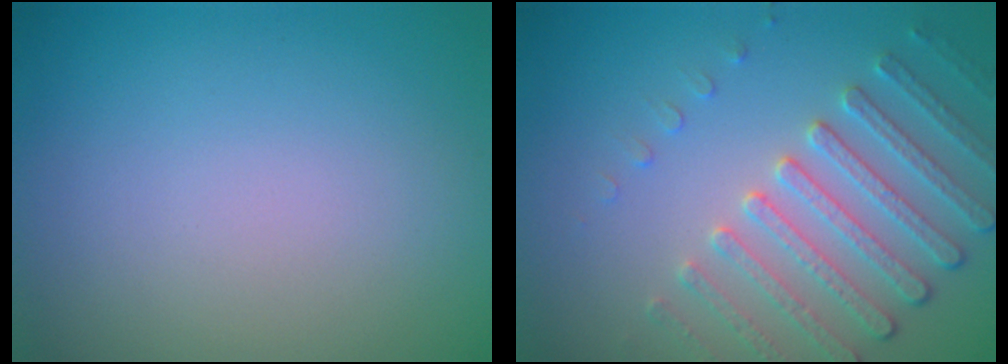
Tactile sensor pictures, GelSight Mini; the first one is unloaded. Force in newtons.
{"total": 4.0, "press": 3.7, "slide": 1.6}